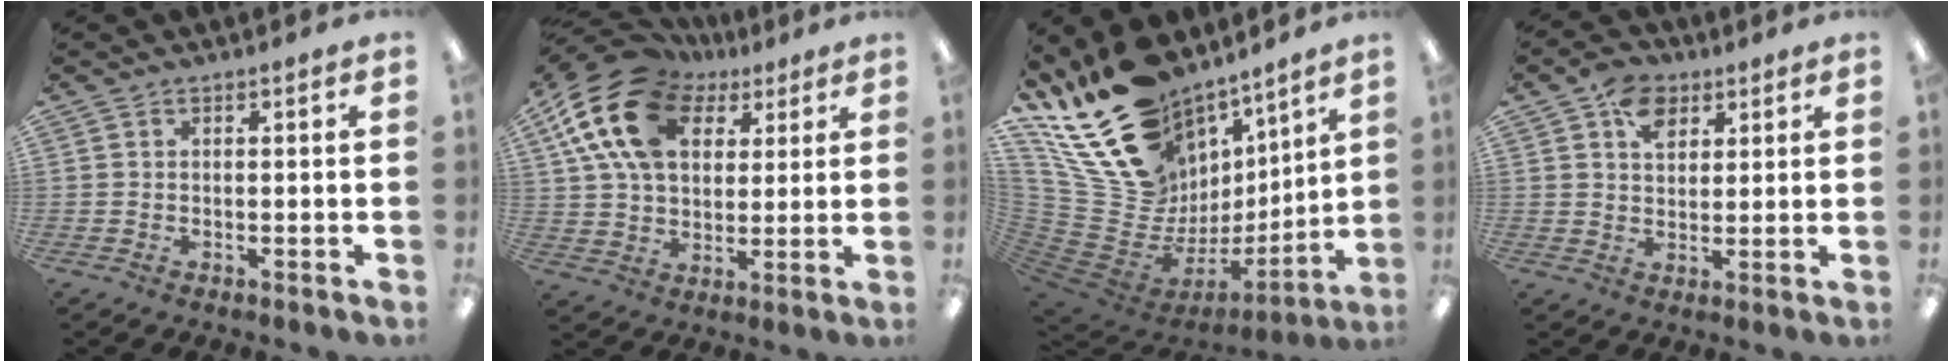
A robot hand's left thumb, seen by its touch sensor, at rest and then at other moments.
{"total": 21.2, "force": [9.3, 13.9, 13.0], "torque": [-0.267, -0.024, 0.164]}
{"total": 24.6, "force": [15.2, 15.1, 12.1], "torque": [-0.224, -0.130, 0.320]}
{"total": 7.7, "force": [4.0, 5.4, 3.7], "torque": [-0.055, -0.005, 0.072]}